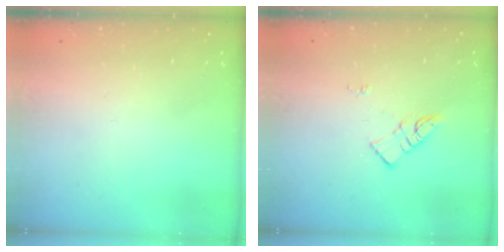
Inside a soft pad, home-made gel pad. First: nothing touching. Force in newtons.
{"total": 6.2, "press": 6.2, "slide": 0.2}